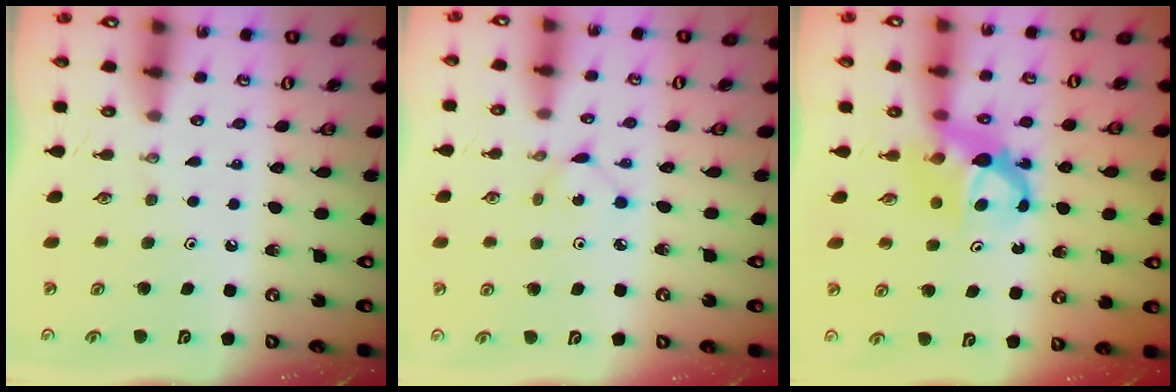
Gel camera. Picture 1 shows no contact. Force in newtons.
{"total": 3.1, "press": 3.1, "slide": 0.2}
{"total": 7.1, "press": 7.0, "slide": 0.6}